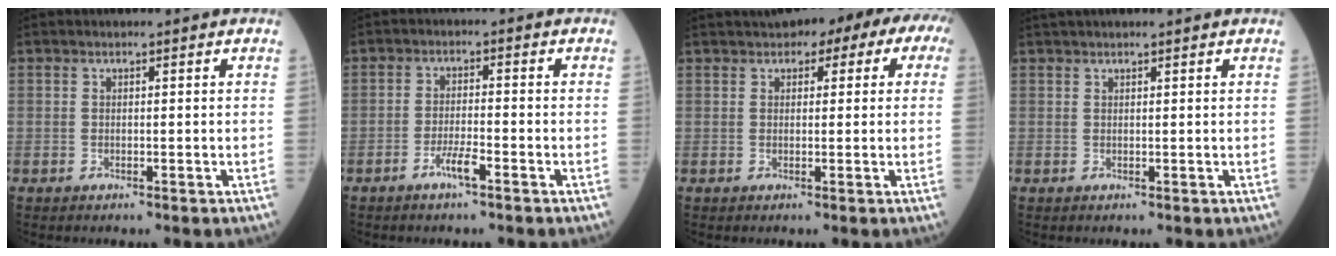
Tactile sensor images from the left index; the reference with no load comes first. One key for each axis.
{"total": 3.2, "fx": -2.1, "fy": 0.1, "fz": 2.4, "tx": -0.048, "ty": -0.002, "tz": -0.042}
{"total": 10.1, "fx": 5.4, "fy": 4.1, "fz": 7.5, "tx": -0.091, "ty": 0.051, "tz": 0.061}
{"total": 3.7, "fx": 3.3, "fy": -0.2, "fz": 1.6, "tx": -0.016, "ty": 0.033, "tz": 0.050}